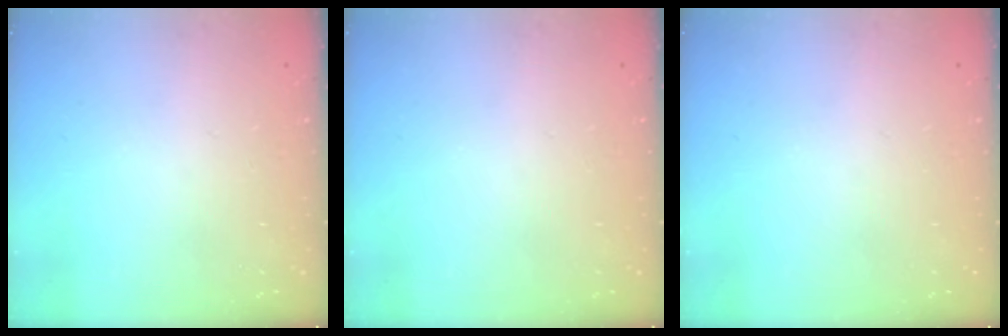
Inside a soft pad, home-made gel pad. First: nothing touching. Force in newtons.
{"total": 0.0}
{"total": 0.0}